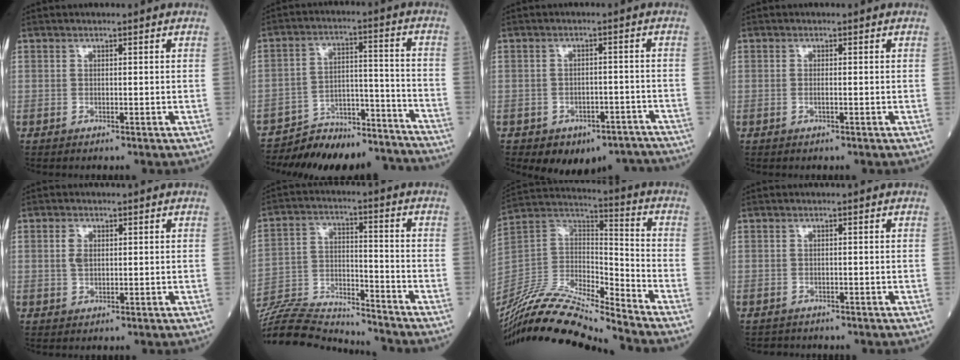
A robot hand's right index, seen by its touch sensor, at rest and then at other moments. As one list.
[{"total": 16.4, "force": [-15.8, 3.3, 3.3], "torque": [-0.029, 0.038, -0.228]}, {"total": 9.1, "force": [-7.2, 5.2, 2.2], "torque": [-0.006, 0.024, -0.083]}, {"total": 0.7, "force": [-0.3, 0.0, 0.7], "torque": [-0.013, -0.001, -0.006]}, {"total": 2.2, "force": [0.5, 1.3, 1.7], "torque": [-0.038, 0.003, 0.011]}, {"total": 20.2, "force": [-19.3, 2.0, 5.5], "torque": [-0.136, -0.003, -0.325]}, {"total": 19.2, "force": [-17.6, 0.2, 7.7], "torque": [-0.158, 0.019, -0.332]}, {"total": 1.1, "force": [-1.0, 0.4, -0.3], "torque": [-0.003, -0.003, -0.018]}]